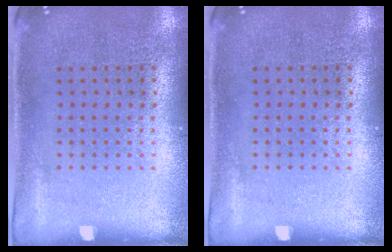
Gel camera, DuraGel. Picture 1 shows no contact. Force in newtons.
{"total": 0.0}